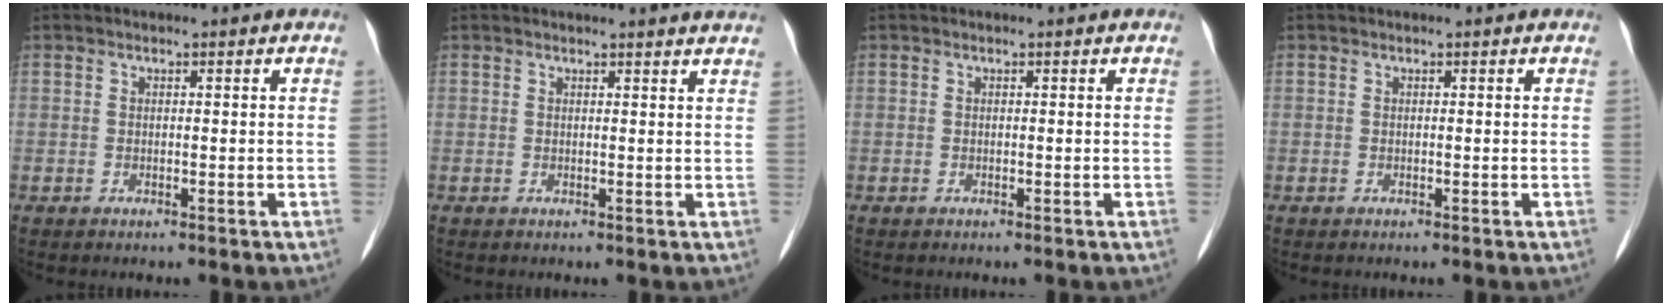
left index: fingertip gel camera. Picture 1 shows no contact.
{"total": 4.7, "force": [4.6, -0.3, 1.1], "torque": [-0.012, 0.000, 0.035]}
{"total": 0.0}
{"total": 0.0}